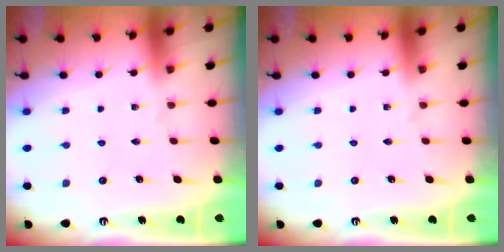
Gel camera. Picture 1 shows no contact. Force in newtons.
{"total": 0.0}